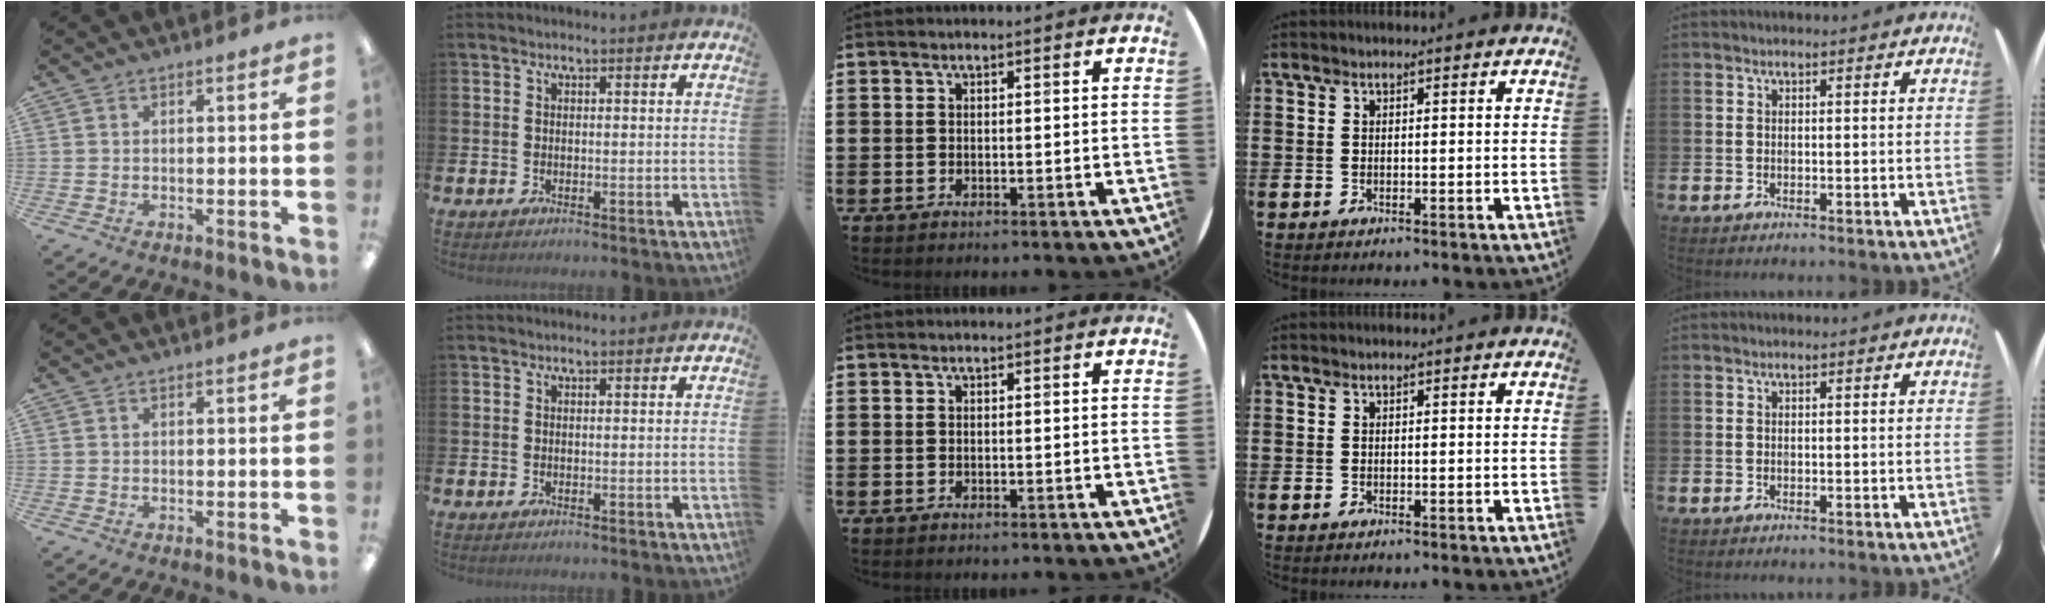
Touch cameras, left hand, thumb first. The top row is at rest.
{}